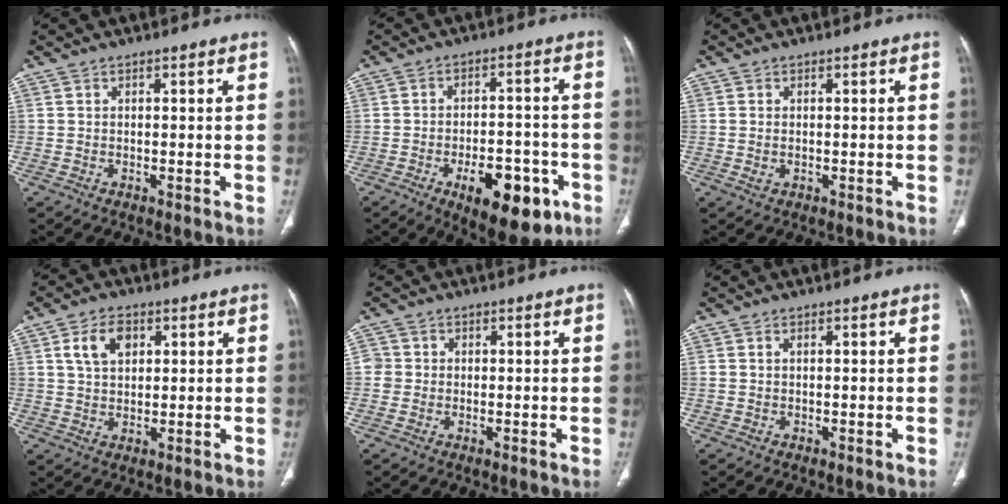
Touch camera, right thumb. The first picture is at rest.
{"total": 14.4, "force": [-6.7, 6.7, 10.9], "torque": [-0.125, 0.028, -0.085]}
{"total": 1.2, "force": [-0.2, 0.8, 0.9], "torque": [-0.025, 0.000, 0.000]}
{"total": 6.5, "force": [2.3, 4.3, 4.3], "torque": [-0.064, -0.002, 0.042]}
{"total": 2.6, "force": [-0.1, 2.6, 0.3], "torque": [0.014, 0.008, -0.002]}
{"total": 0.5, "force": [0.2, 0.3, 0.4], "torque": [-0.011, 0.007, 0.005]}